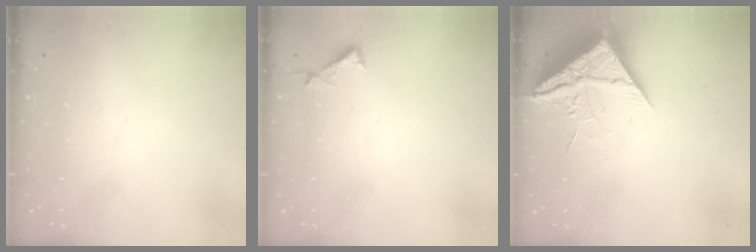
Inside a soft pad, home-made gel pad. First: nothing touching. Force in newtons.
{"total": 3.1, "press": 3.1, "slide": 0.3}
{"total": 10.4, "press": 10.4, "slide": 0.8}